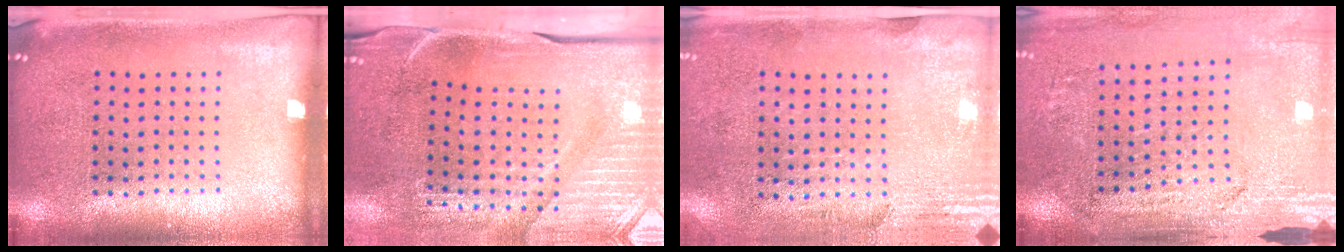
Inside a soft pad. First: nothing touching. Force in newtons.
{"total": 4.6, "press": 3.9, "slide": 2.5}
{"total": 2.9, "press": 2.4, "slide": 1.5}
{"total": 3.1, "press": 3.1, "slide": 0.1}